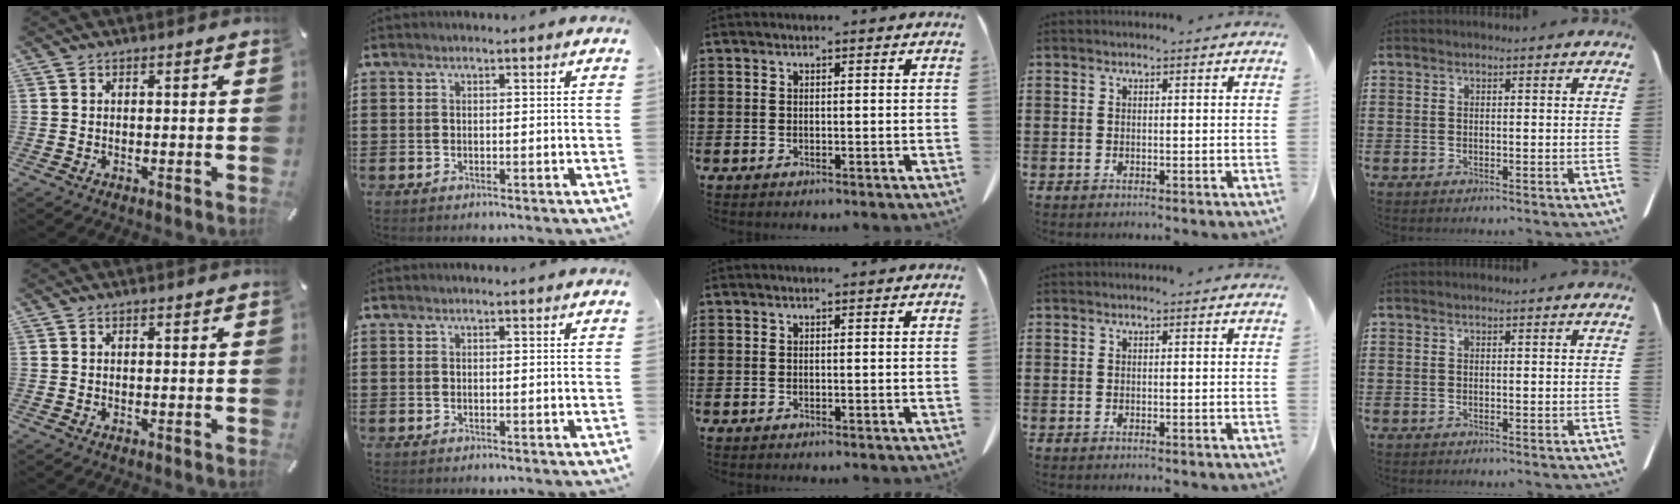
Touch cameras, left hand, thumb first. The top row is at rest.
{}